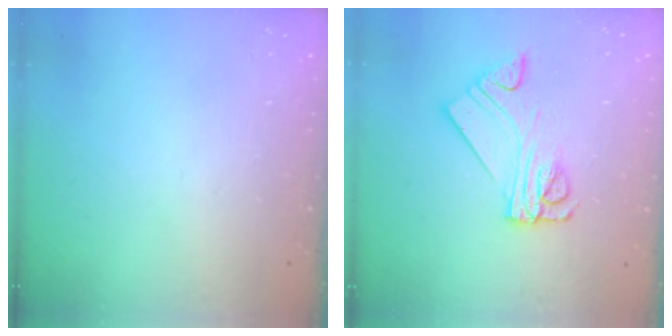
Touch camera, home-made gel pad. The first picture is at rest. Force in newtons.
{"total": 11.4, "press": 11.3, "slide": 1.2}